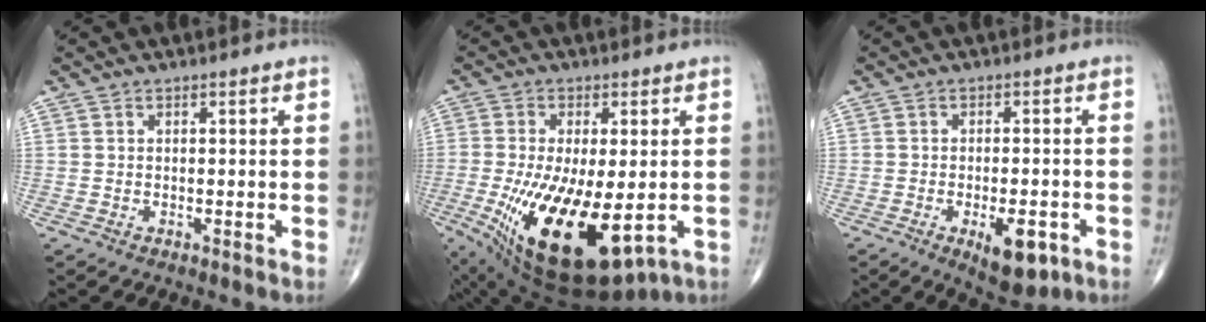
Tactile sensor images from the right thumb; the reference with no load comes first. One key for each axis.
{"total": 19.8, "fx": -5.0, "fy": 8.2, "fz": 17.3, "tx": -0.314, "ty": -0.031, "tz": -0.056}
{"total": 8.3, "fx": -3.5, "fy": 3.5, "fz": 6.6, "tx": -0.084, "ty": 0.003, "tz": -0.040}